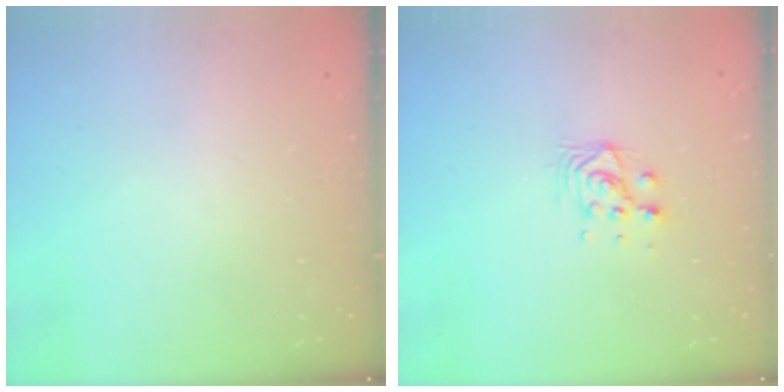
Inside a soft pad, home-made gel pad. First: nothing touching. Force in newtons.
{"total": 7.6, "press": 7.6, "slide": 0.3}